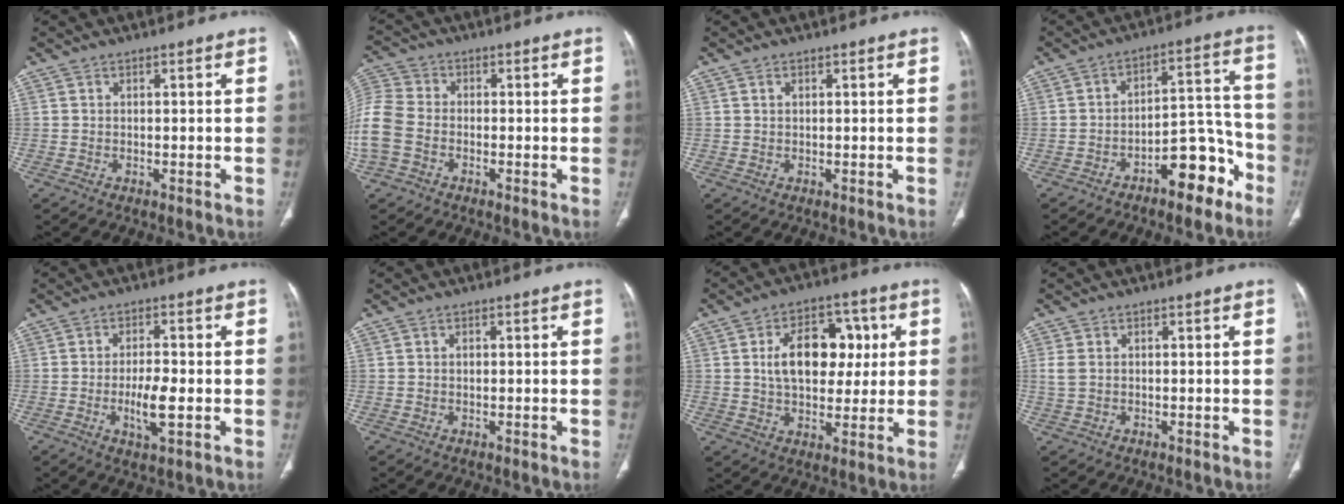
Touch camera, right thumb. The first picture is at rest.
{"total": 12.7, "force": [-3.1, 9.6, 7.7], "torque": [-0.213, 0.013, -0.064]}
{"total": 0.7, "force": [0.3, 0.5, 0.5], "torque": [-0.010, 0.000, 0.006]}
{"total": 11.1, "force": [-6.7, 4.9, 7.4], "torque": [-0.078, 0.075, -0.098]}
{"total": 6.2, "force": [-1.4, 1.9, 5.7], "torque": [-0.104, -0.001, -0.024]}
{"total": 0.8, "force": [0.1, 0.5, 0.6], "torque": [-0.006, 0.001, 0.002]}
{"total": 14.1, "force": [2.5, 9.1, 10.5], "torque": [-0.120, 0.010, 0.037]}
{"total": 2.2, "force": [0.0, 1.7, 1.4], "torque": [-0.036, 0.003, -0.002]}